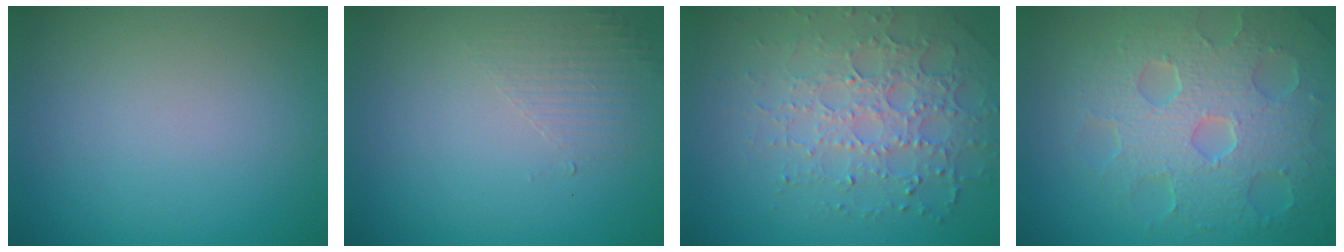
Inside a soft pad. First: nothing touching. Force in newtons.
{"total": 1.6, "press": 0.4, "slide": 1.5}
{"total": 4.8, "press": 4.2, "slide": 2.4}
{"total": 8.1, "press": 5.8, "slide": 5.8}